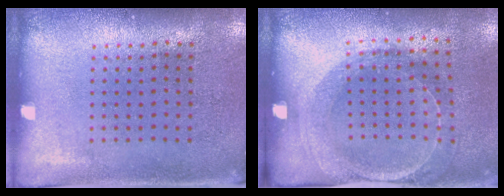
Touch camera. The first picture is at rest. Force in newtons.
{"total": 1.5, "press": 1.4, "slide": 0.4}